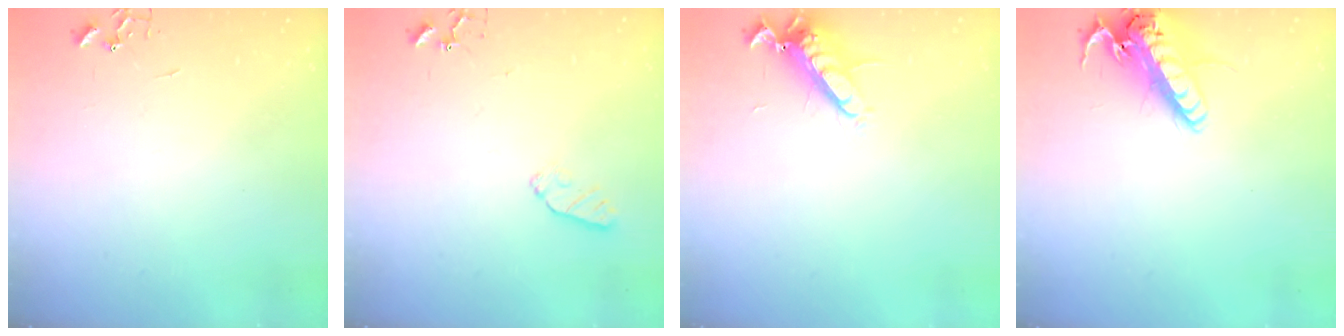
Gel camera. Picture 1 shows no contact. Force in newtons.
{"total": 5.4, "press": 5.3, "slide": 0.7}
{"total": 12.4, "press": 12.3, "slide": 1.5}
{"total": 17.4, "press": 17.1, "slide": 3.3}